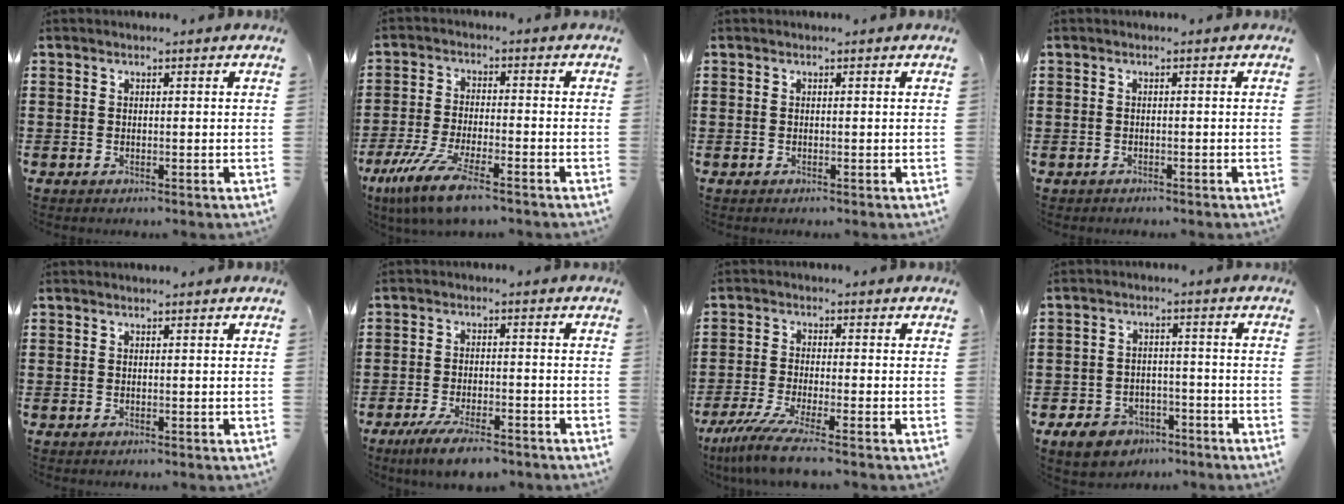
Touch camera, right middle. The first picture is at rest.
{"total": 8.6, "force": [-6.5, 1.2, 5.6], "torque": [-0.125, -0.011, -0.125]}
{"total": 0.0}
{"total": 0.6, "force": [-0.6, 0.1, -0.1], "torque": [0.000, -0.001, -0.013]}
{"total": 0.0}
{"total": 5.4, "force": [-4.5, 0.8, 2.9], "torque": [-0.059, -0.007, -0.084]}
{"total": 6.0, "force": [-4.6, 0.0, 3.9], "torque": [-0.100, -0.028, -0.091]}
{"total": 5.1, "force": [-4.3, 2.2, 1.6], "torque": [-0.036, 0.011, -0.084]}